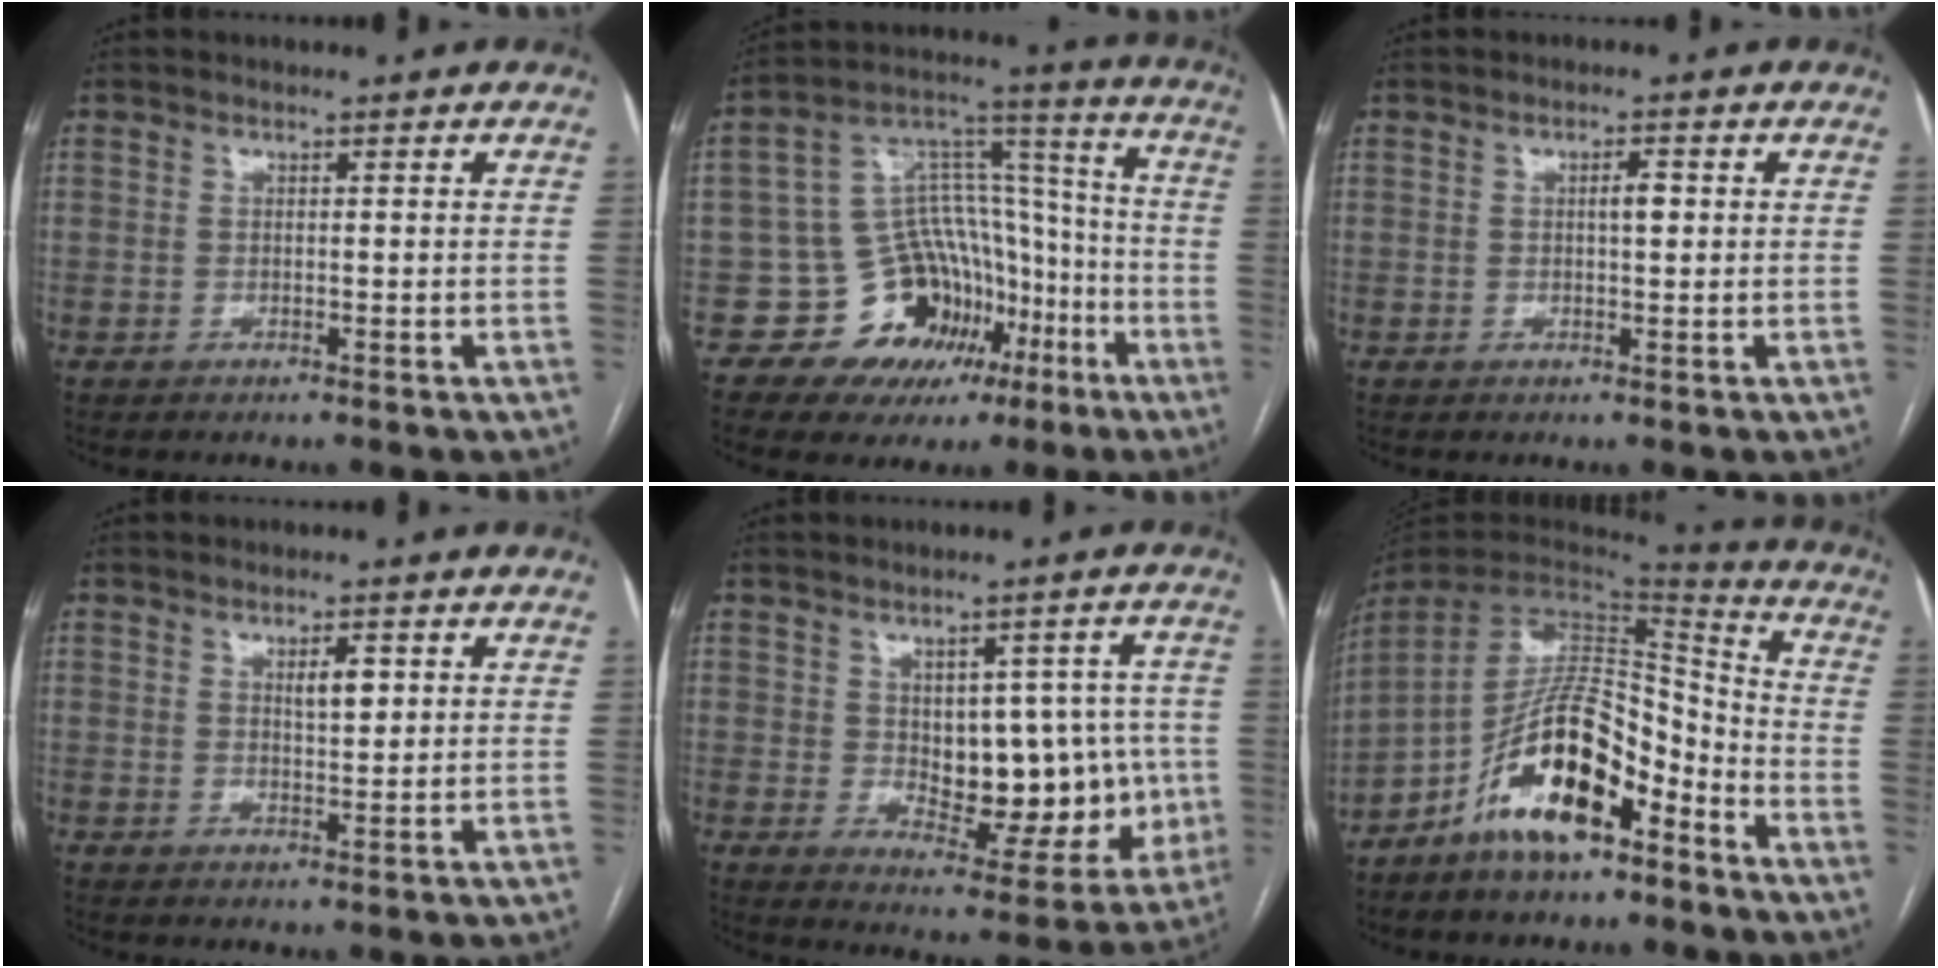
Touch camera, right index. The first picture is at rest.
{"total": 15.8, "force": [-7.7, 11.6, 7.6], "torque": [-0.109, 0.074, -0.109]}
{"total": 2.1, "force": [0.3, 0.6, 2.0], "torque": [-0.033, 0.003, 0.006]}
{"total": 2.9, "force": [1.1, 0.9, 2.6], "torque": [-0.042, -0.001, 0.019]}
{"total": 14.0, "force": [0.0, 7.2, 12.0], "torque": [-0.147, 0.013, 0.022]}
{"total": 15.0, "force": [-8.9, 4.9, 11.1], "torque": [-0.203, 0.015, -0.158]}